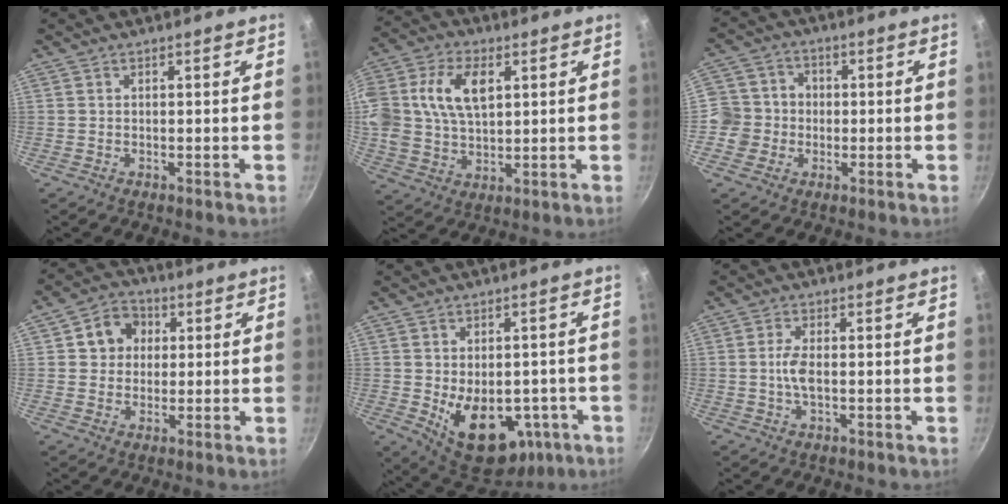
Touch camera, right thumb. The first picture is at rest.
{"total": 17.6, "force": [4.5, 11.4, 12.7], "torque": [-0.274, 0.007, 0.083]}
{"total": 8.4, "force": [-1.2, 8.2, 1.7], "torque": [-0.002, 0.025, -0.026]}
{"total": 7.7, "force": [1.4, 6.7, 3.4], "torque": [-0.023, 0.006, 0.016]}
{"total": 16.0, "force": [-5.1, 10.1, 11.3], "torque": [-0.151, 0.008, -0.048]}
{"total": 3.6, "force": [-0.3, 1.5, 3.2], "torque": [-0.072, 0.004, -0.006]}